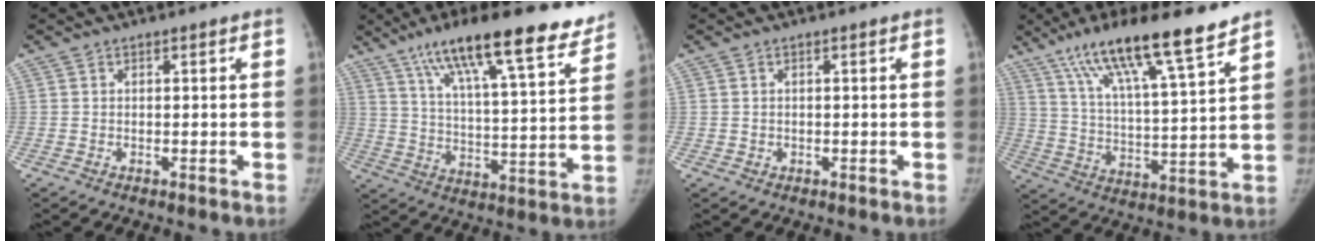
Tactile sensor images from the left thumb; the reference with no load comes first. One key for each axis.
{"total": 23.2, "fx": 16.2, "fy": 4.9, "fz": 15.9, "tx": -0.227, "ty": -0.043, "tz": 0.251}
{"total": 0.8, "fx": 0.0, "fy": 0.8, "fz": 0.1, "tx": 0.001, "ty": 0.001, "tz": 0.001}
{"total": 18.4, "fx": 13.0, "fy": 2.2, "fz": 12.9, "tx": -0.206, "ty": -0.052, "tz": 0.223}